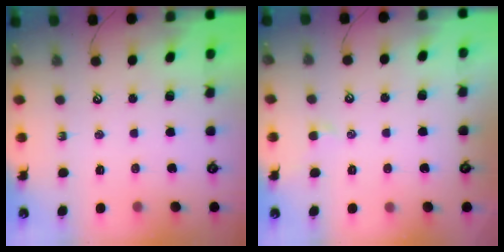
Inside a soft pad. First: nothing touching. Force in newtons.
{"total": 0.6, "press": 0.3, "slide": 0.5}